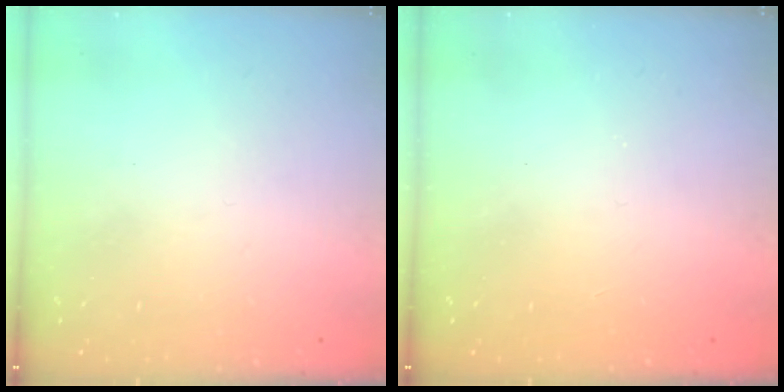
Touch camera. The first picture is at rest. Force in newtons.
{"total": 1.0, "press": 1.0, "slide": 0.1}